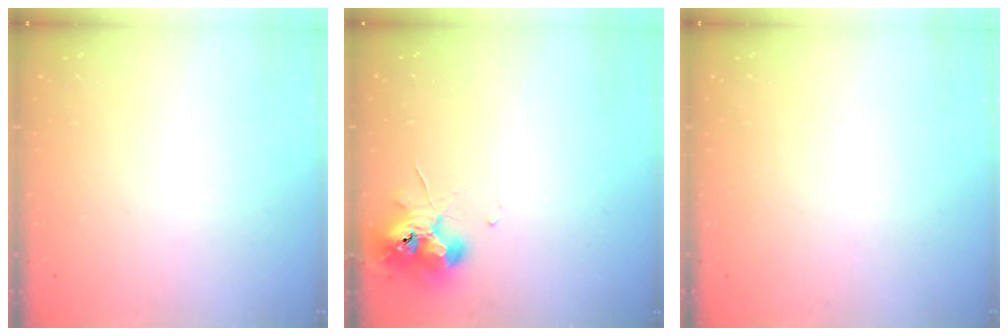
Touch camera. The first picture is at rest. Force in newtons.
{"total": 9.6, "press": 9.5, "slide": 1.0}
{"total": 0.0}